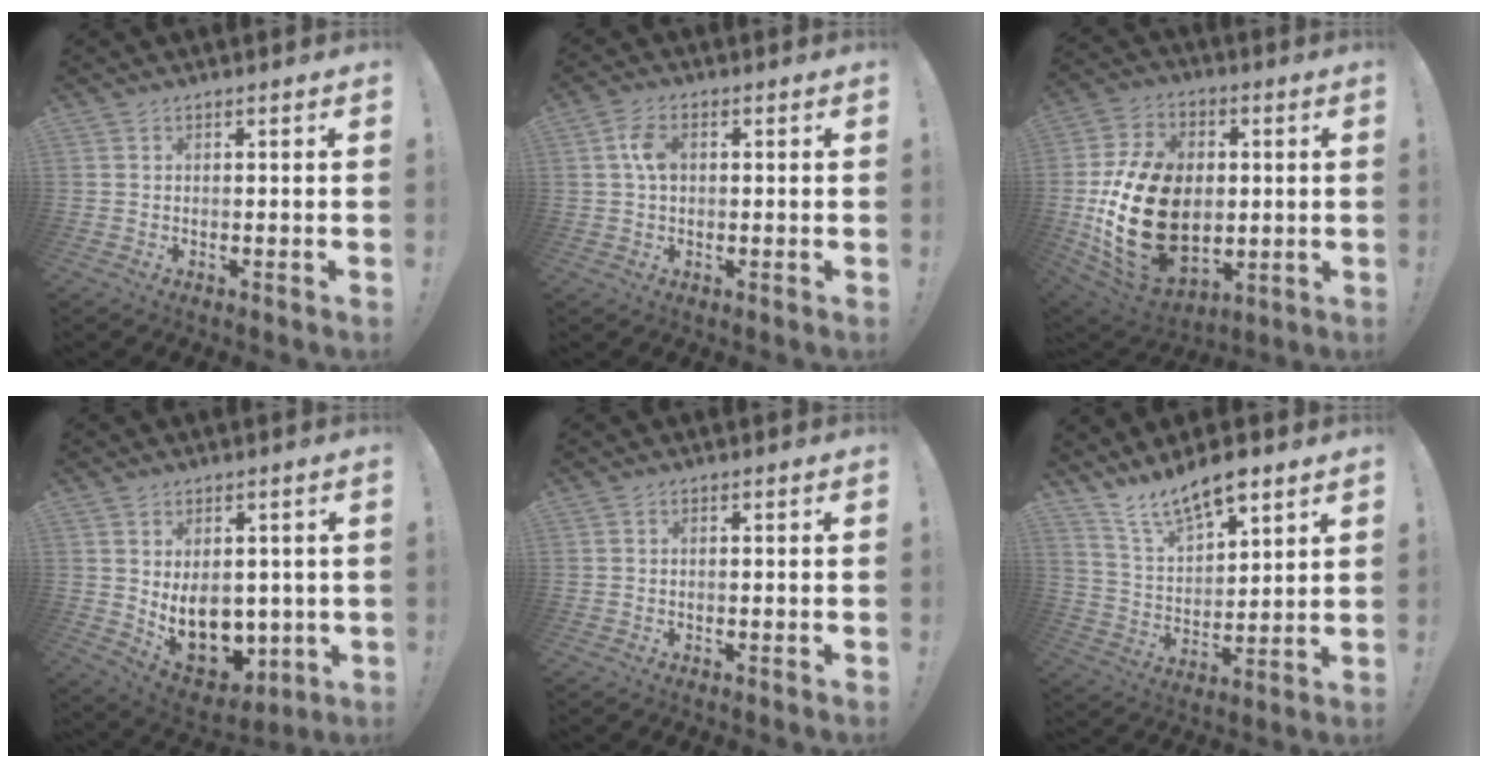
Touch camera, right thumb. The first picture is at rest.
{"total": 5.6, "force": [0.9, 3.5, 4.2], "torque": [-0.072, 0.003, 0.013]}
{"total": 26.7, "force": [-2.0, 18.5, 19.1], "torque": [-0.364, 0.014, -0.012]}
{"total": 13.4, "force": [0.4, 9.9, 9.0], "torque": [-0.126, -0.018, 0.025]}
{"total": 0.0}
{"total": 11.6, "force": [9.7, 4.1, 5.0], "torque": [-0.098, -0.067, 0.178]}